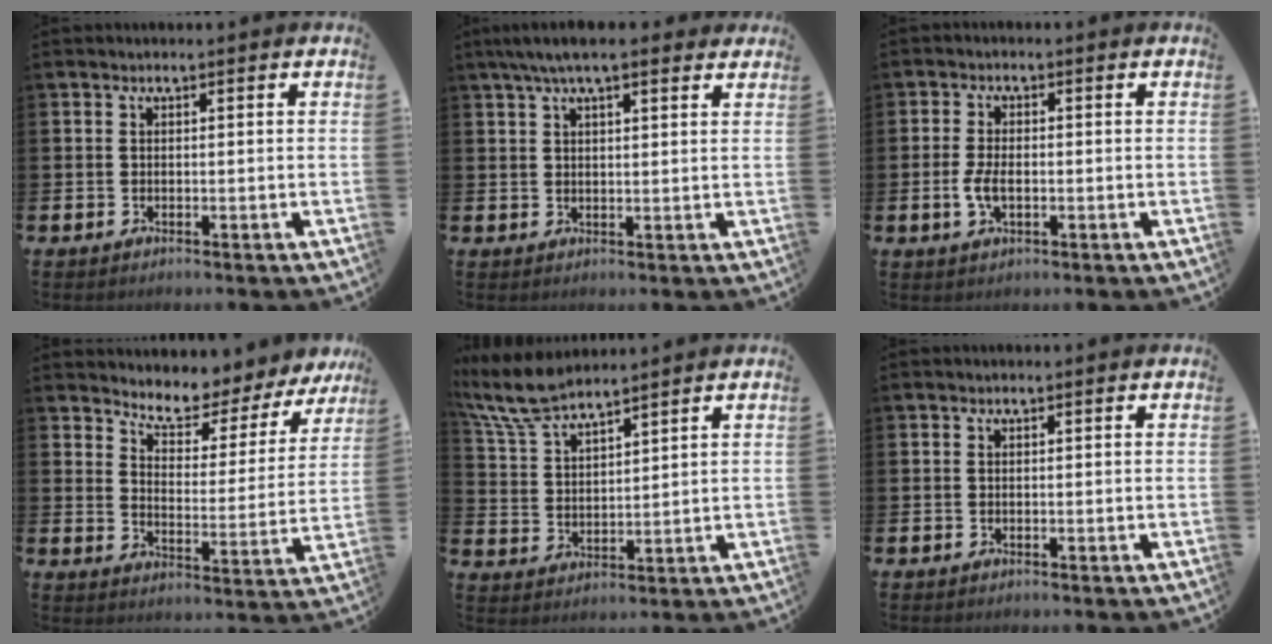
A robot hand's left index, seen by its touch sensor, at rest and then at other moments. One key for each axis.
{"total": 5.8, "fx": 4.6, "fy": 1.4, "fz": 3.2, "tx": -0.065, "ty": -0.005, "tz": 0.081}
{"total": 3.4, "fx": -0.5, "fy": 1.8, "fz": 2.8, "tx": -0.057, "ty": 0.002, "tz": -0.012}
{"total": 6.9, "fx": 6.6, "fy": 1.8, "fz": 1.3, "tx": -0.056, "ty": -0.051, "tz": 0.111}
{"total": 7.6, "fx": 7.0, "fy": 1.3, "fz": 2.6, "tx": -0.073, "ty": -0.024, "tz": 0.129}
{"total": 0.0}